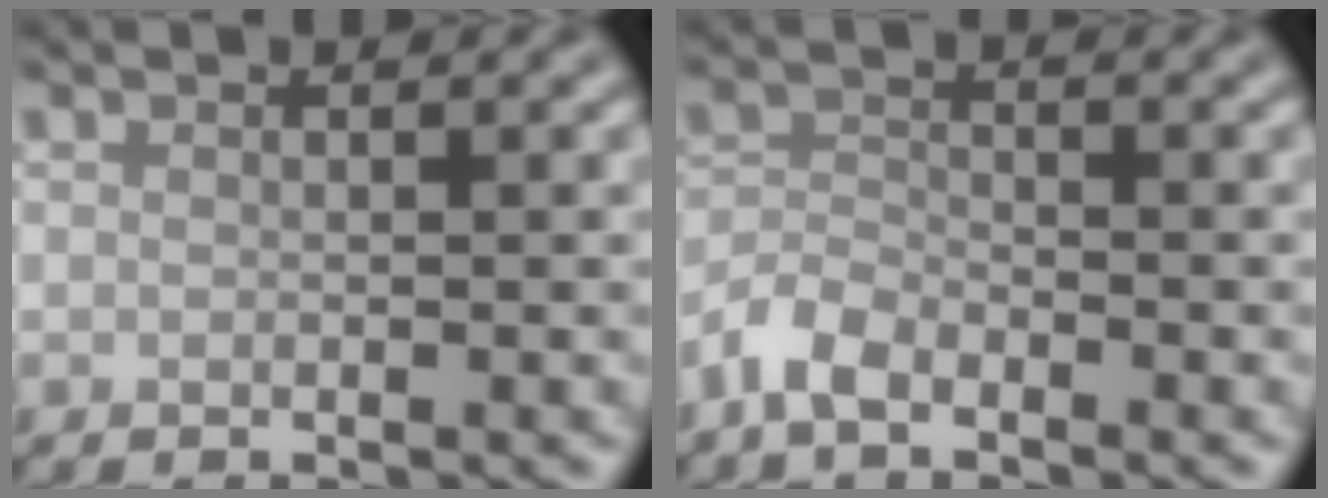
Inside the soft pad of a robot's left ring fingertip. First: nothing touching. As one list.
[{"total": 2.7, "force": [-2.2, 1.0, 1.3], "torque": [-0.026, 0.002, -0.055]}]